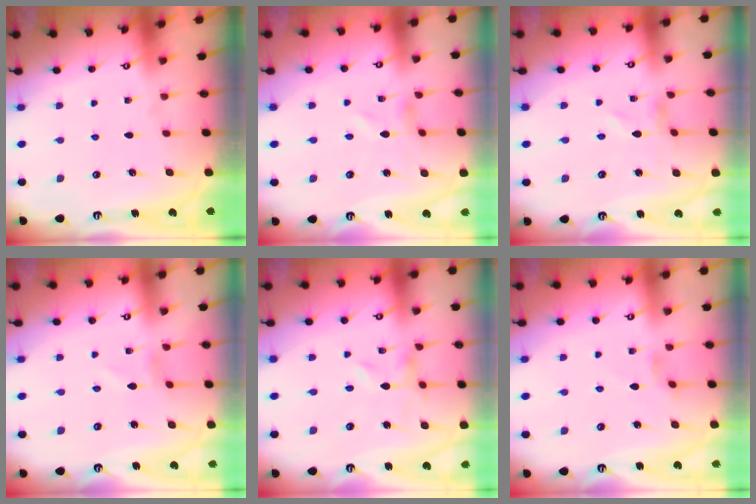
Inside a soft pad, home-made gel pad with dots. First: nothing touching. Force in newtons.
{"total": 0.8, "press": 0.8, "slide": 0.1}
{"total": 1.0, "press": 1.0, "slide": 0.0}
{"total": 0.8, "press": 0.8, "slide": 0.1}
{"total": 0.0}
{"total": 1.1, "press": 1.0, "slide": 0.4}